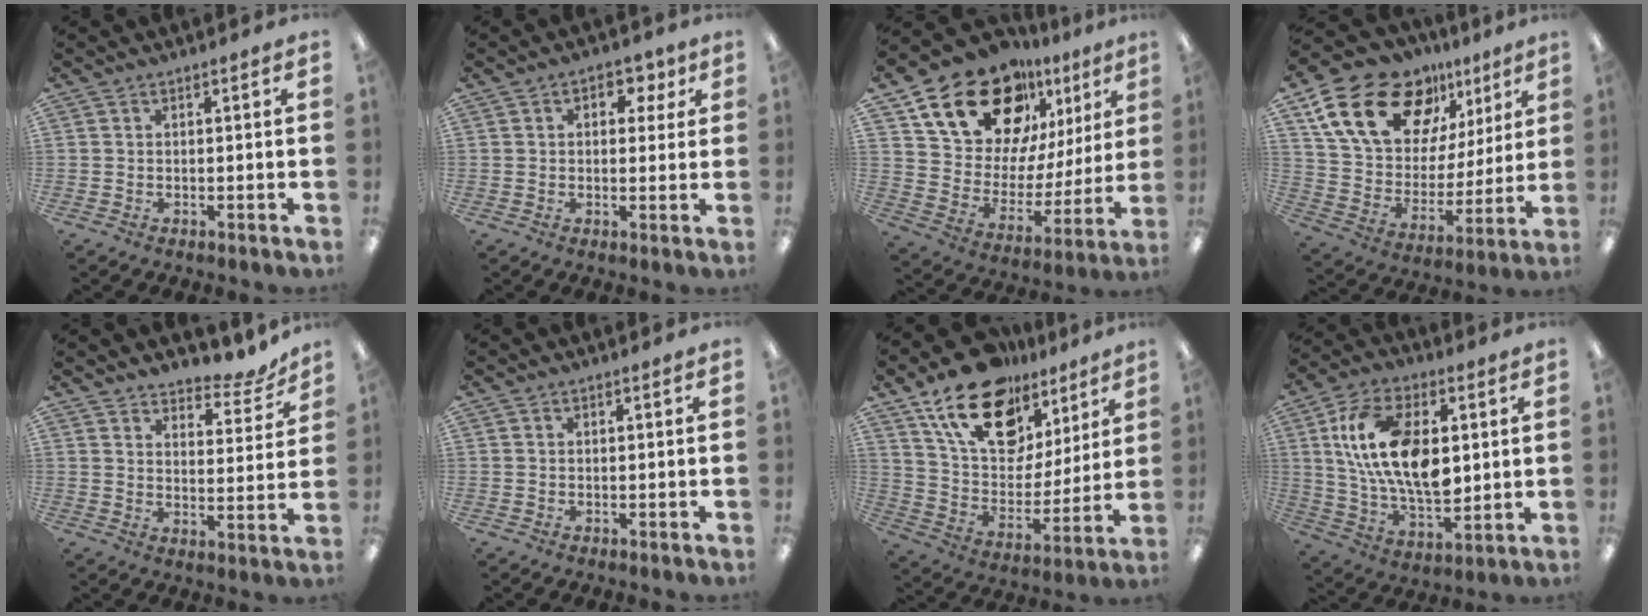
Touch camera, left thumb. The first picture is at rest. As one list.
[{"total": 5.6, "force": [2.1, 3.8, 3.6], "torque": [-0.028, -0.004, 0.027]}, {"total": 21.1, "force": [15.5, 11.2, 9.0], "torque": [-0.158, -0.099, 0.280]}, {"total": 22.0, "force": [13.3, 12.9, 11.9], "torque": [-0.208, -0.066, 0.246]}, {"total": 7.1, "force": [6.3, 2.2, 2.5], "torque": [-0.025, -0.051, 0.103]}, {"total": 0.0}, {"total": 20.4, "force": [13.2, 11.8, 10.3], "torque": [-0.181, -0.065, 0.238]}, {"total": 18.6, "force": [3.4, 11.0, 14.6], "torque": [-0.287, 0.006, 0.059]}]